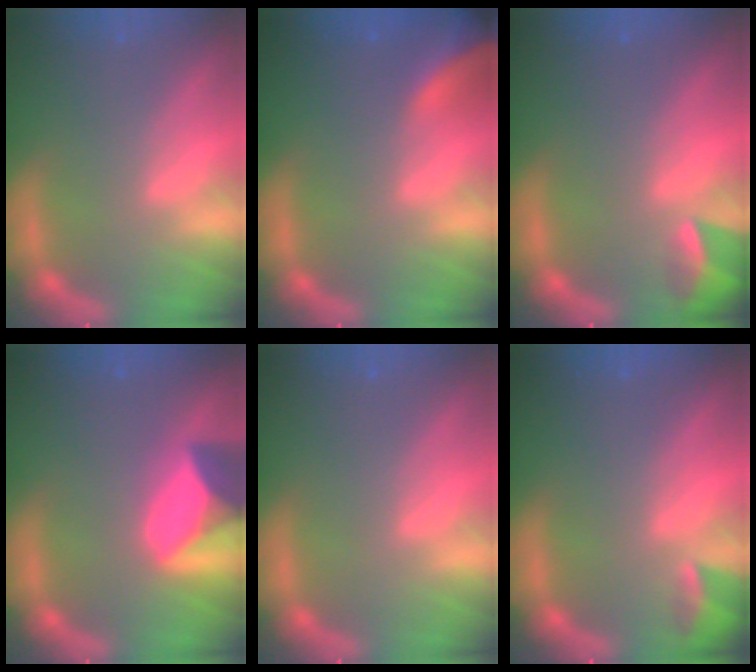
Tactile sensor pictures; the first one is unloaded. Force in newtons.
{"total": 8.4}
{"total": 3.4}
{"total": 8.0}
{"total": 0.0}
{"total": 2.4}